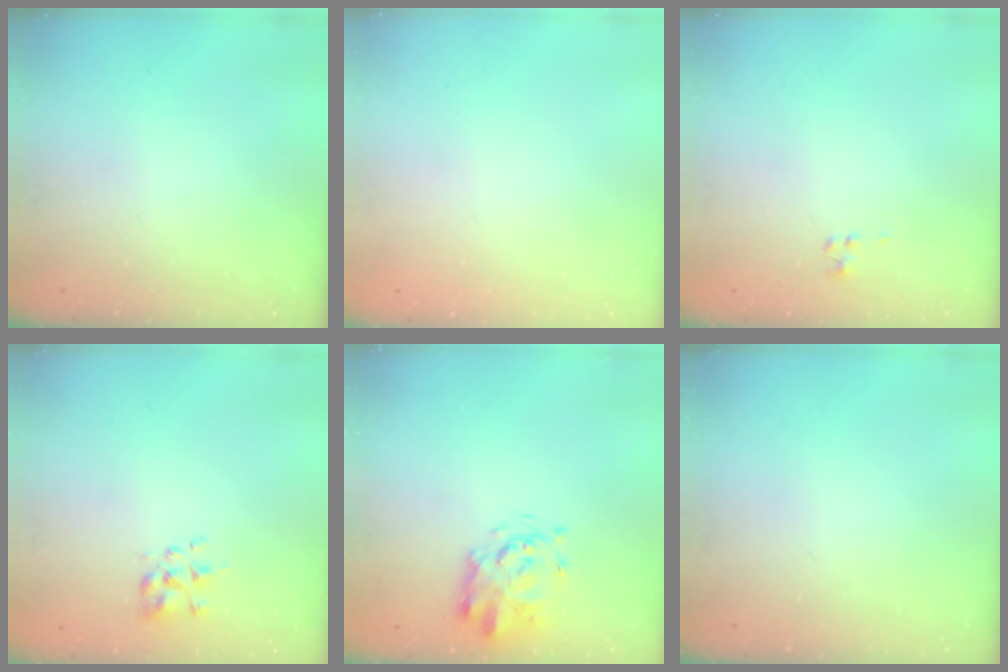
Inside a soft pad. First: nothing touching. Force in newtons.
{"total": 1.7, "press": 1.7, "slide": 0.2}
{"total": 0.8, "press": 0.7, "slide": 0.3}
{"total": 2.2, "press": 2.1, "slide": 0.8}
{"total": 3.5, "press": 3.4, "slide": 0.9}
{"total": 0.0}